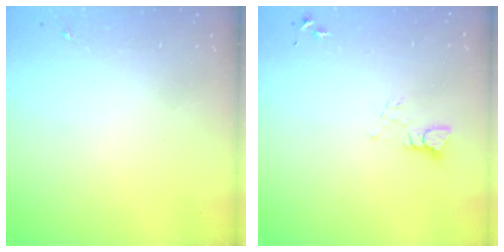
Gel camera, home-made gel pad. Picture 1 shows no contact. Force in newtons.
{"total": 3.2, "press": 3.1, "slide": 0.4}